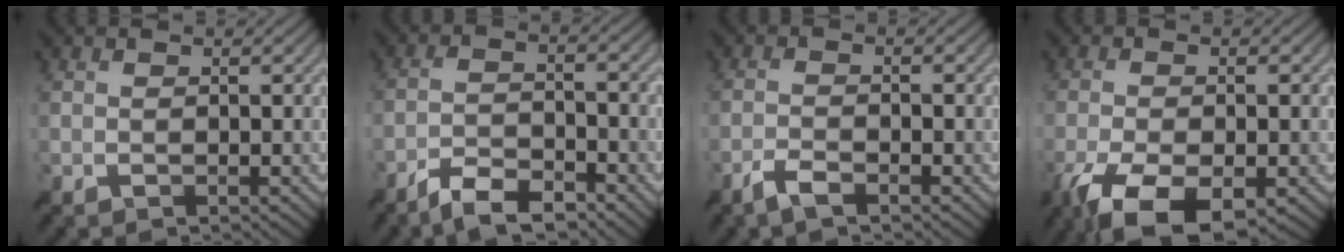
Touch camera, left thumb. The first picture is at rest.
{"total": 6.3, "force": [-4.9, 1.5, 3.7], "torque": [-0.073, 0.001, -0.097]}
{"total": 2.6, "force": [-1.8, 0.5, 1.8], "torque": [-0.043, 0.002, -0.045]}
{"total": 9.8, "force": [-5.5, 3.4, 7.4], "torque": [-0.158, -0.019, -0.094]}